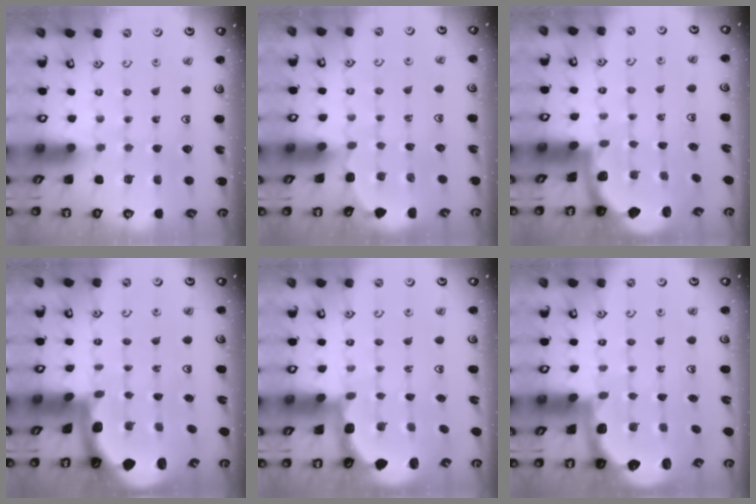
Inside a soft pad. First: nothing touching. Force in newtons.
{"total": 1.8, "press": 1.7, "slide": 0.0}
{"total": 1.7, "press": 1.7, "slide": 0.3}
{"total": 1.7, "press": 1.6, "slide": 0.4}
{"total": 2.5, "press": 2.2, "slide": 1.2}
{"total": 3.0, "press": 2.1, "slide": 2.1}